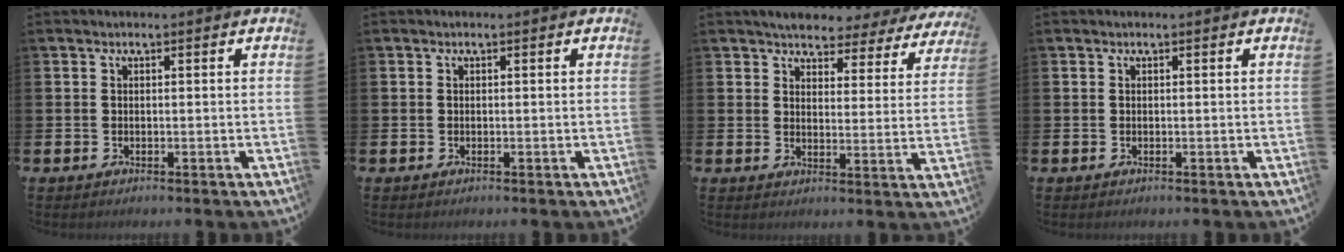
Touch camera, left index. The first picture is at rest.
{"total": 0.0}
{"total": 3.9, "force": [3.7, 1.0, 0.6], "torque": [-0.028, -0.028, 0.060]}
{"total": 0.0}